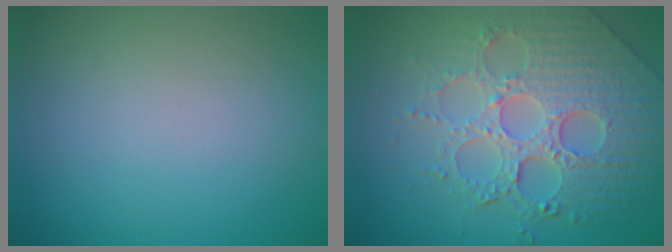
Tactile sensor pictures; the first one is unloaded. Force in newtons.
{"total": 8.2, "press": 6.0, "slide": 5.5}